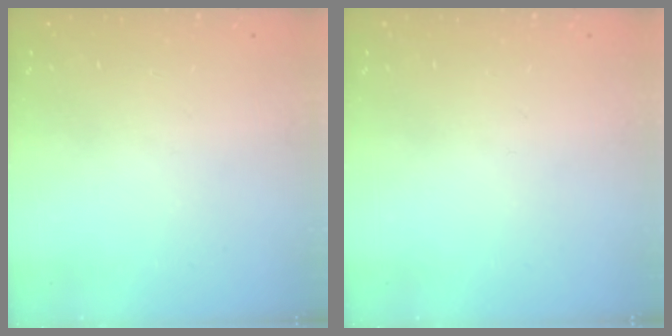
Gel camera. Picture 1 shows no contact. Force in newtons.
{"total": 0.0}